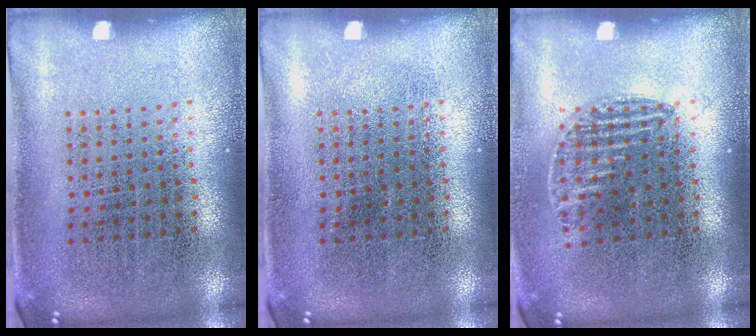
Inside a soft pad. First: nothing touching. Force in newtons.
{"total": 0.0}
{"total": 1.0, "press": 0.8, "slide": 0.6}